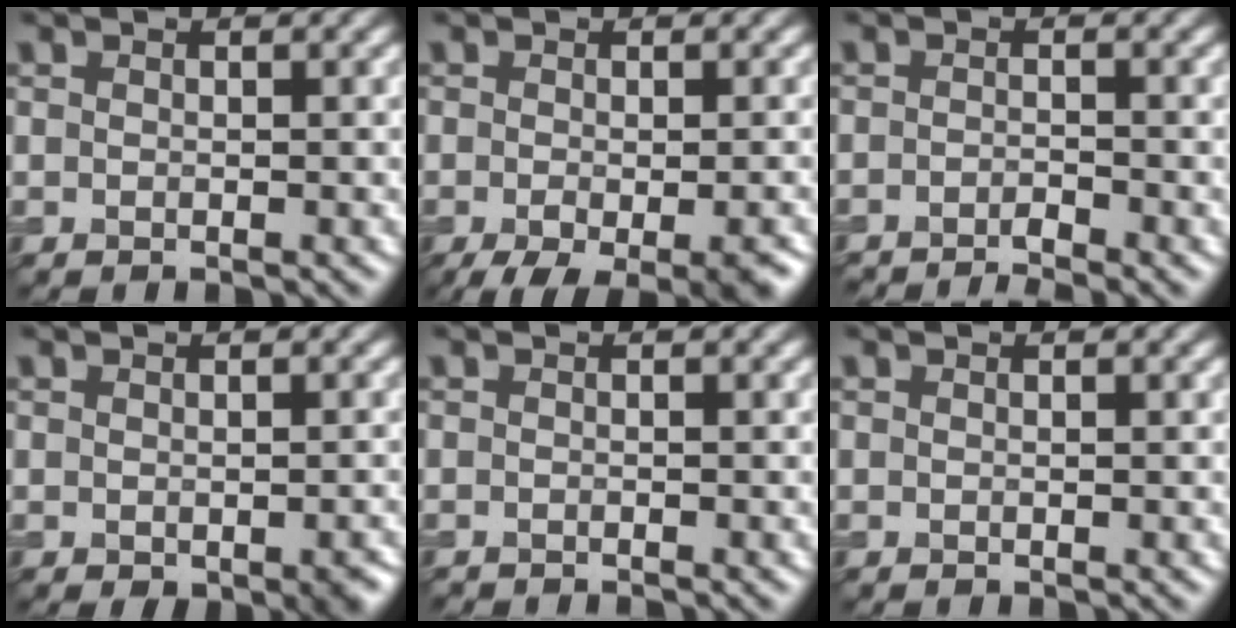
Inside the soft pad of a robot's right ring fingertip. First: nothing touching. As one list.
[{"total": 6.2, "force": [-3.5, 2.0, 4.7], "torque": [-0.071, -0.015, -0.048]}, {"total": 1.6, "force": [-1.5, 0.1, 0.7], "torque": [-0.007, -0.003, -0.031]}, {"total": 2.3, "force": [-1.0, 1.1, 1.7], "torque": [-0.021, -0.009, -0.006]}, {"total": 0.6, "force": [-0.6, 0.0, 0.1], "torque": [0.001, -0.003, -0.012]}, {"total": 0.0}]